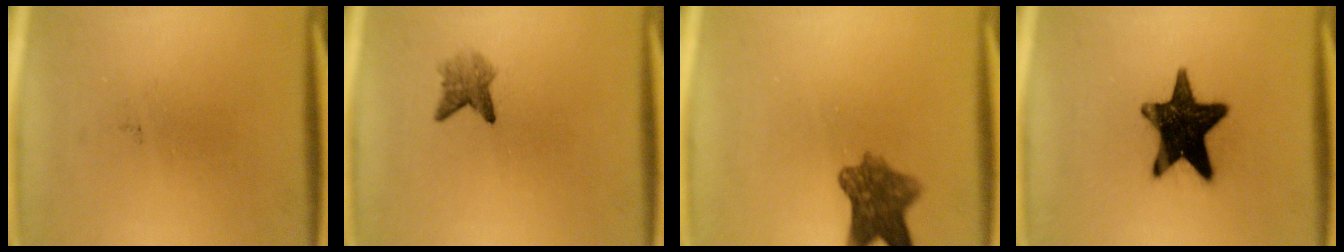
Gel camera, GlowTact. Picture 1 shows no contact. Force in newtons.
{"total": 2.6}
{"total": 7.1}
{"total": 16.4}